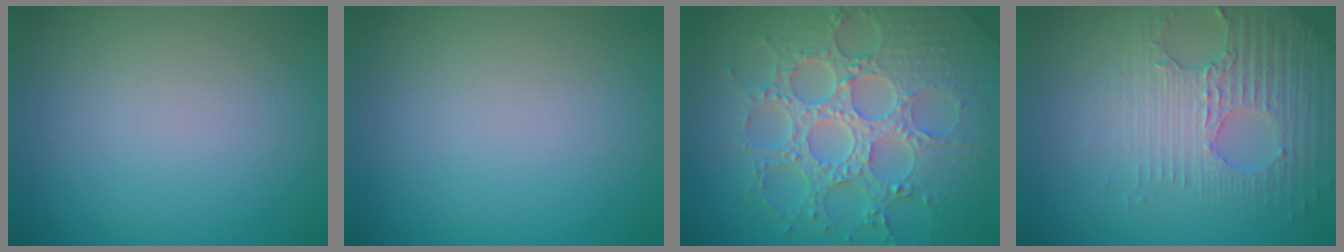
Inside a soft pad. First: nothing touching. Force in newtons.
{"total": 0.0}
{"total": 8.8, "press": 6.4, "slide": 5.9}
{"total": 3.9, "press": 3.8, "slide": 1.1}